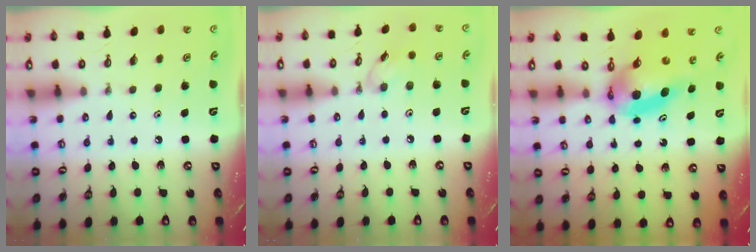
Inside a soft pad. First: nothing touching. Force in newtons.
{"total": 6.6, "press": 6.6, "slide": 0.8}
{"total": 6.0, "press": 5.9, "slide": 0.4}